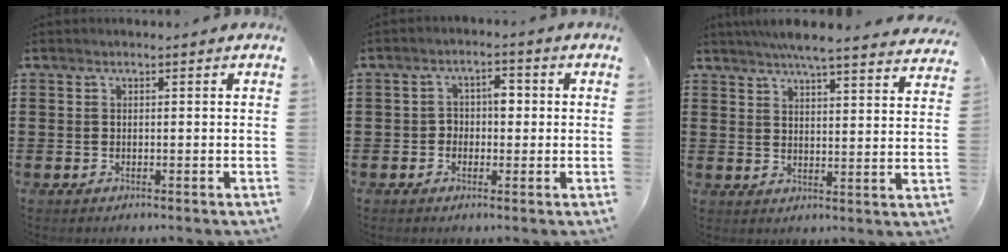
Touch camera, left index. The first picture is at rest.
{"total": 3.0, "force": [-0.3, 2.2, 2.1], "torque": [-0.039, 0.006, -0.013]}
{"total": 5.7, "force": [5.3, -0.3, 2.0], "torque": [-0.058, -0.024, 0.095]}